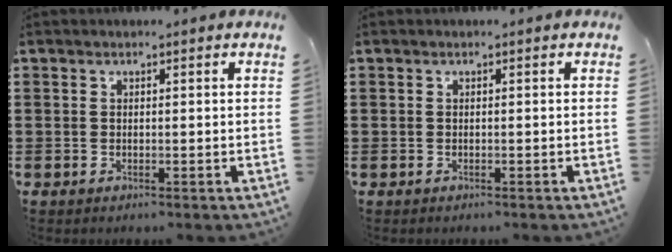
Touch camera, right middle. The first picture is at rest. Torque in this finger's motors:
{"motor_torque": [-1.33, 0.81, 0.07, -0.01]}